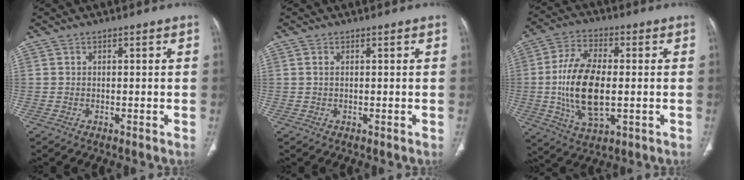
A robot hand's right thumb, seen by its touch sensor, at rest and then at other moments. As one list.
[{"total": 0.8, "force": [0.2, 0.4, 0.7], "torque": [-0.018, 0.005, 0.006]}, {"total": 15.7, "force": [-1.0, 7.8, 13.6], "torque": [-0.260, 0.002, -0.014]}]